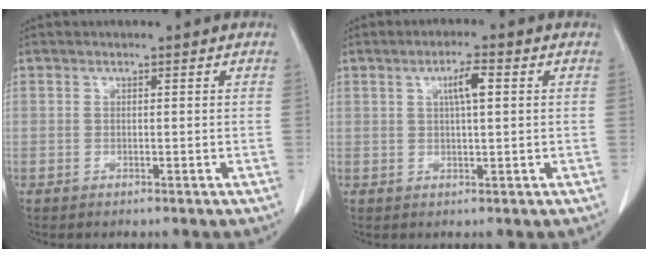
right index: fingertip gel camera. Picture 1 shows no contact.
{"total": 3.9, "force": [1.1, 0.5, 3.7], "torque": [-0.064, 0.005, 0.019]}